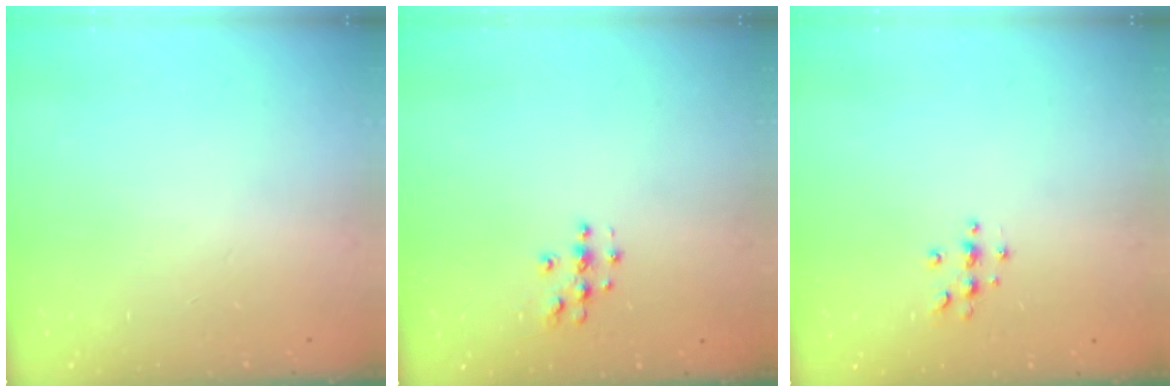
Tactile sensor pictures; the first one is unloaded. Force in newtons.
{"total": 3.8, "press": 3.8, "slide": 0.2}
{"total": 6.3, "press": 6.3, "slide": 0.8}